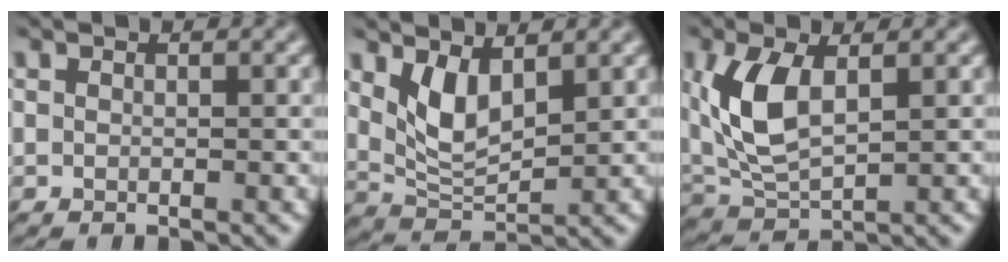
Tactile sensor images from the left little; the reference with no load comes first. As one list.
[{"total": 4.1, "force": [1.7, 1.3, 3.5], "torque": [-0.070, -0.007, 0.031]}, {"total": 5.7, "force": [0.6, 2.5, 5.1], "torque": [-0.117, 0.005, 0.008]}]